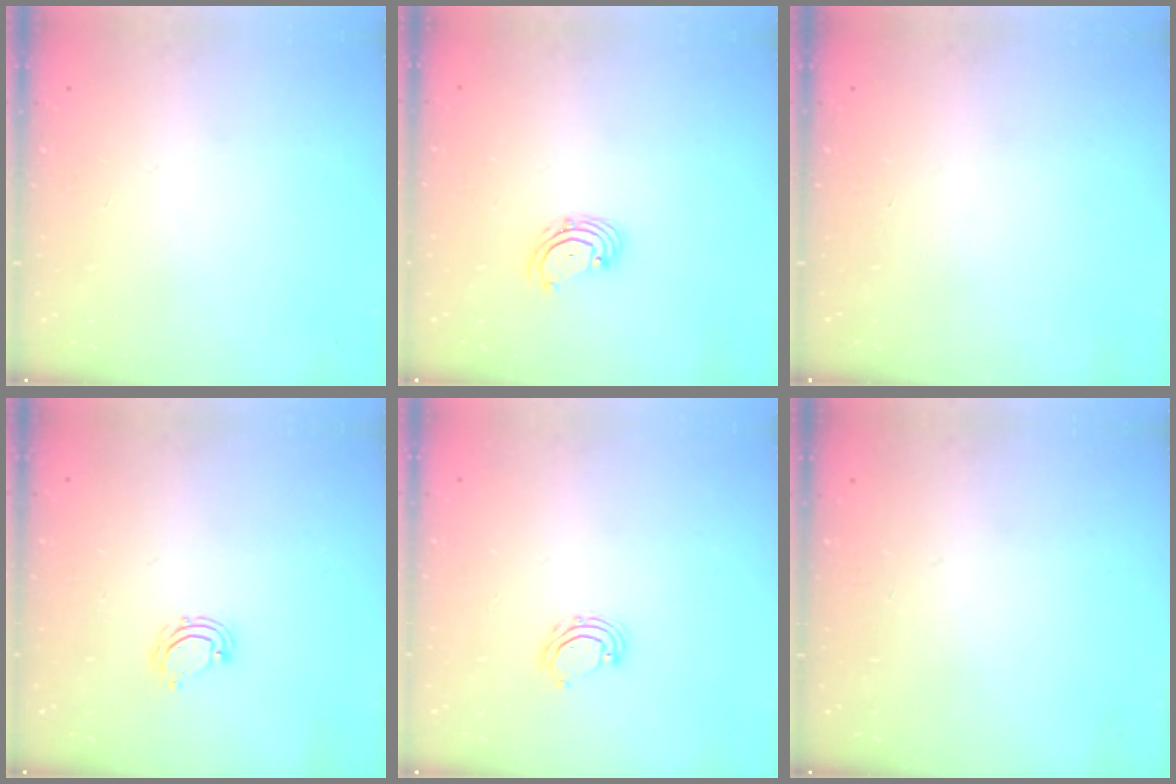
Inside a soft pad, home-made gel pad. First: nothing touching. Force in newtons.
{"total": 2.7, "press": 2.7, "slide": 0.6}
{"total": 0.0}
{"total": 5.4, "press": 5.4, "slide": 0.3}
{"total": 4.2, "press": 4.2, "slide": 0.3}
{"total": 0.0}